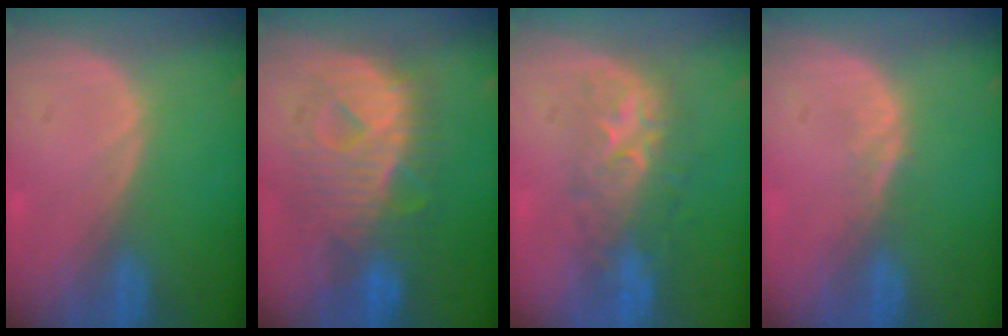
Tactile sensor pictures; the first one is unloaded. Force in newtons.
{"total": 10.4, "press": 10.3, "slide": 0.9}
{"total": 8.0, "press": 7.8, "slide": 2.1}
{"total": 1.5, "press": 1.2, "slide": 0.9}